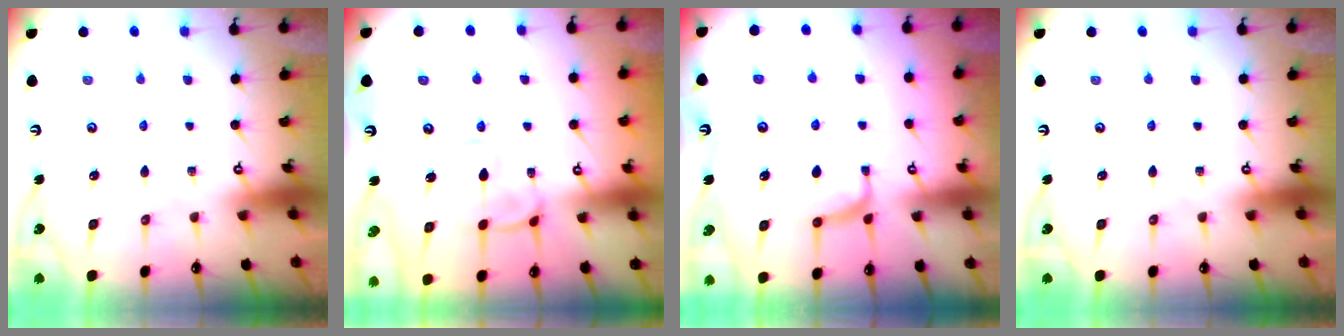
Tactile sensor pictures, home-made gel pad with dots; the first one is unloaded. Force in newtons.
{"total": 0.7, "press": 0.2, "slide": 0.7}
{"total": 1.8, "press": 1.6, "slide": 0.7}
{"total": 0.0}